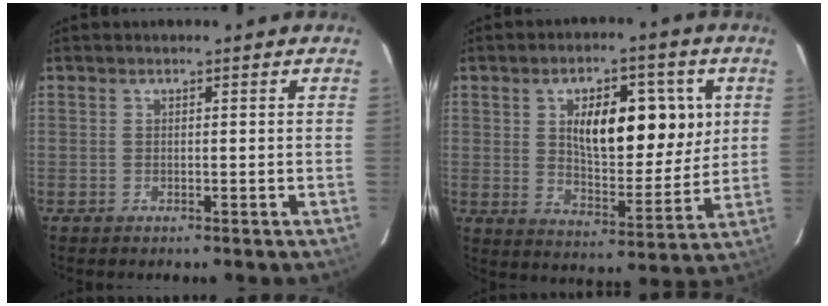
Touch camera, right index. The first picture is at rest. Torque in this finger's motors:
{"motor_torque": [1.10, 0.72, 0.67, 0.11]}